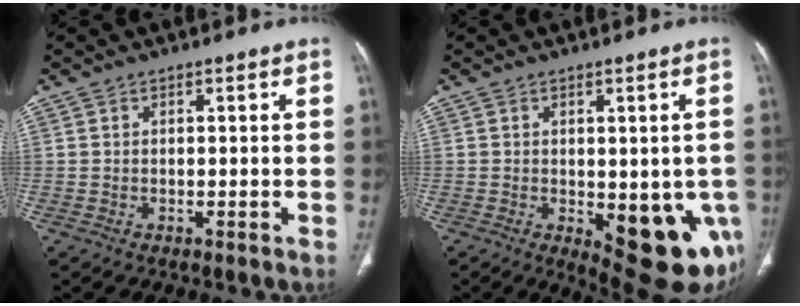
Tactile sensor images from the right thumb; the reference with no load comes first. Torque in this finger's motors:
{"motor_torque": [1.62, 1.80, -0.01, -0.03, 0.26]}